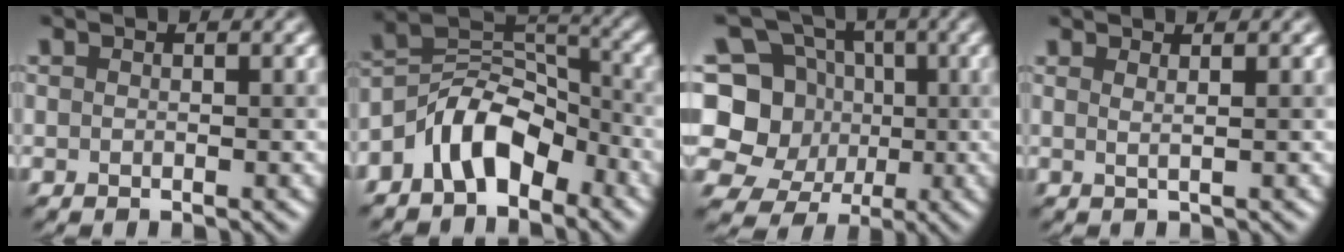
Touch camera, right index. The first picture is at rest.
{"total": 6.5, "force": [-4.1, 3.5, 3.6], "torque": [-0.045, 0.018, -0.085]}
{"total": 8.8, "force": [0.7, 8.1, 3.5], "torque": [-0.075, 0.023, -0.019]}
{"total": 1.3, "force": [0.6, 0.6, 1.1], "torque": [-0.006, 0.003, -0.004]}